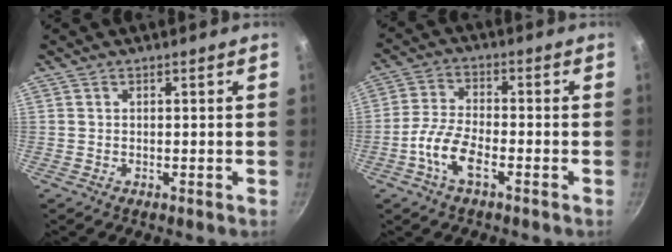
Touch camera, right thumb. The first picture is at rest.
{"total": 7.6, "force": [-3.4, 3.1, 6.0], "torque": [-0.126, 0.023, -0.077]}